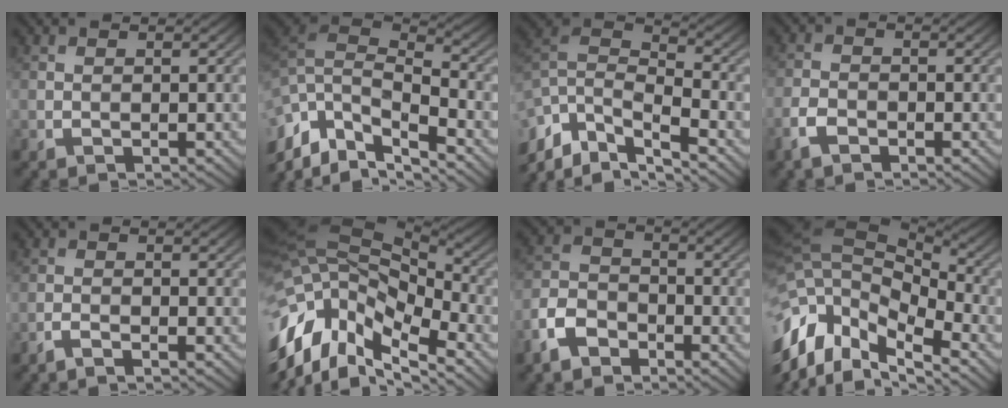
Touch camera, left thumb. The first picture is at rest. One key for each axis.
{"total": 11.2, "fx": -5.3, "fy": 5.0, "fz": 8.5, "tx": -0.220, "ty": -0.001, "tz": -0.093}
{"total": 9.3, "fx": -5.6, "fy": 3.6, "fz": 6.4, "tx": -0.143, "ty": -0.007, "tz": -0.117}
{"total": 3.0, "fx": -1.9, "fy": 1.6, "fz": 1.6, "tx": -0.037, "ty": -0.003, "tz": -0.047}
{"total": 1.2, "fx": -1.0, "fy": 0.1, "fz": 0.6, "tx": -0.013, "ty": 0.004, "tz": -0.024}
{"total": 15.7, "fx": -7.6, "fy": 9.0, "fz": 10.4, "tx": -0.269, "ty": -0.026, "tz": -0.112}
{"total": 5.4, "fx": -3.6, "fy": 3.4, "fz": 2.2, "tx": -0.054, "ty": 0.001, "tz": -0.086}
{"total": 14.1, "fx": -7.3, "fy": 8.2, "fz": 8.7, "tx": -0.230, "ty": -0.023, "tz": -0.109}